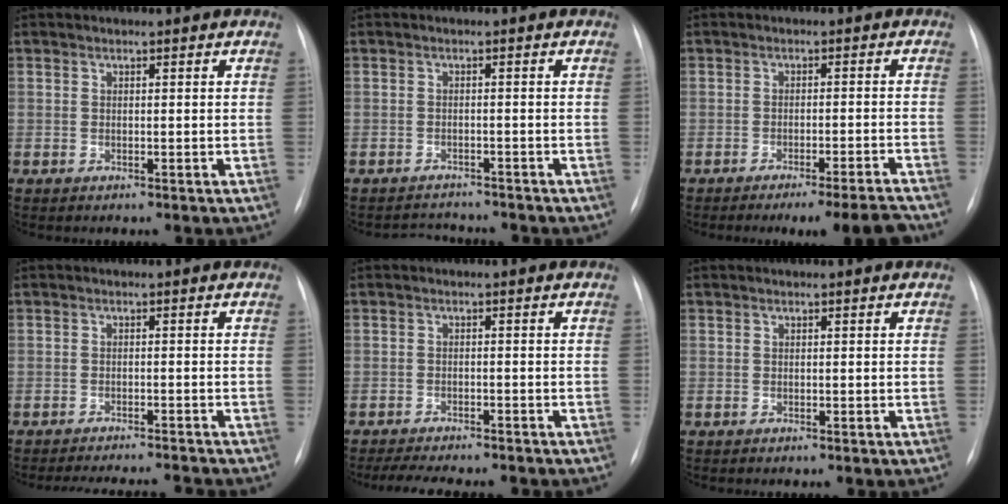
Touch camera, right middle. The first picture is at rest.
{"total": 3.3, "force": [-3.2, 0.3, -0.4], "torque": [0.004, -0.005, -0.048]}
{"total": 7.5, "force": [-6.6, -0.9, 3.5], "torque": [-0.024, 0.001, -0.097]}
{"total": 8.6, "force": [-8.3, 0.1, 2.1], "torque": [-0.029, 0.004, -0.112]}
{"total": 10.0, "force": [-8.8, 2.1, 4.2], "torque": [-0.062, -0.007, -0.120]}
{"total": 0.0}